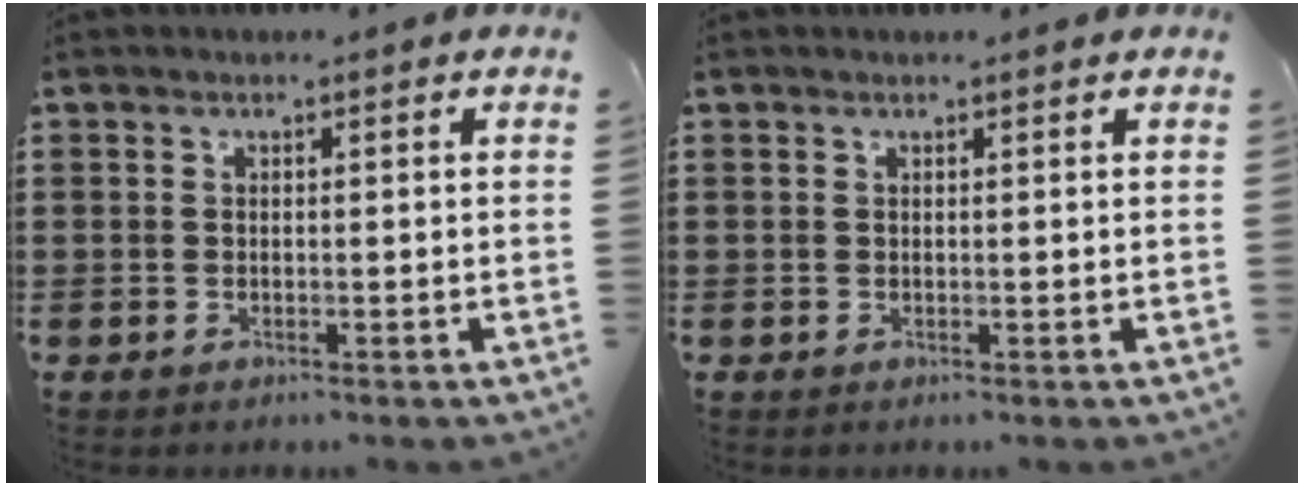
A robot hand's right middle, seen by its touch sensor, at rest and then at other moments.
{"total": 0.0}